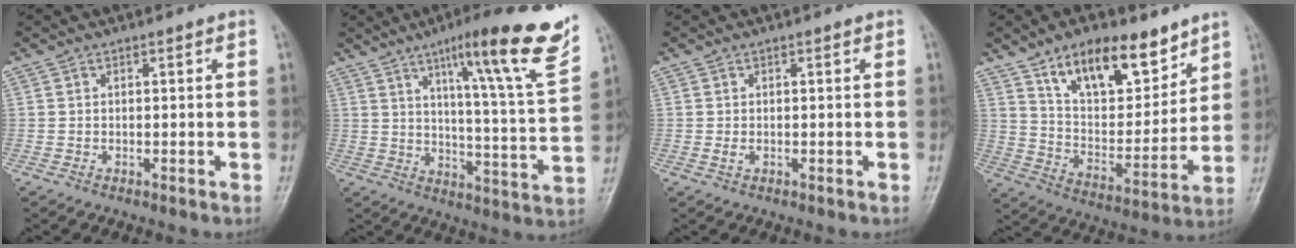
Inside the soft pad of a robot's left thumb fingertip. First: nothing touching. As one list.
[{"total": 20.2, "force": [12.0, 1.6, 16.2], "torque": [-0.208, -0.057, 0.171]}, {"total": 1.0, "force": [-0.1, 0.6, 0.8], "torque": [-0.011, 0.002, 0.000]}, {"total": 17.3, "force": [11.4, 7.8, 10.5], "torque": [-0.123, -0.065, 0.201]}]